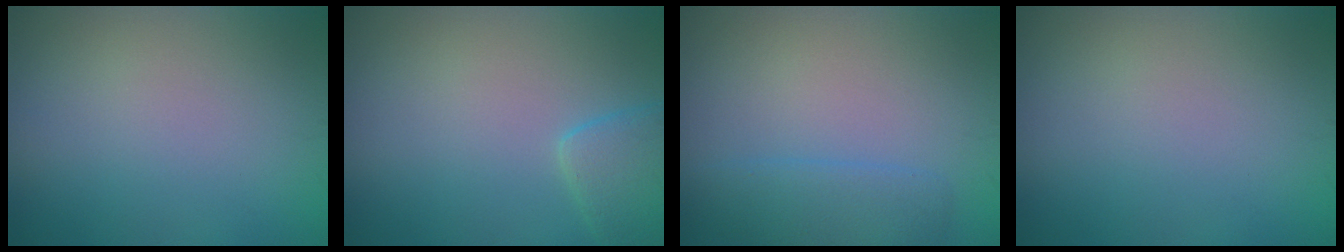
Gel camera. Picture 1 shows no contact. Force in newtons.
{"total": 2.9, "press": 2.9, "slide": 0.1}
{"total": 2.5, "press": 2.5, "slide": 0.2}
{"total": 0.0}